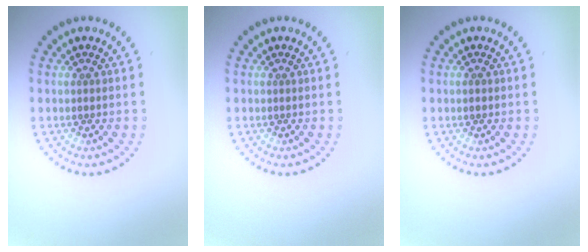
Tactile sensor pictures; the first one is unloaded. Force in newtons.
{"total": 0.0}
{"total": 0.7, "press": 0.7, "slide": 0.2}